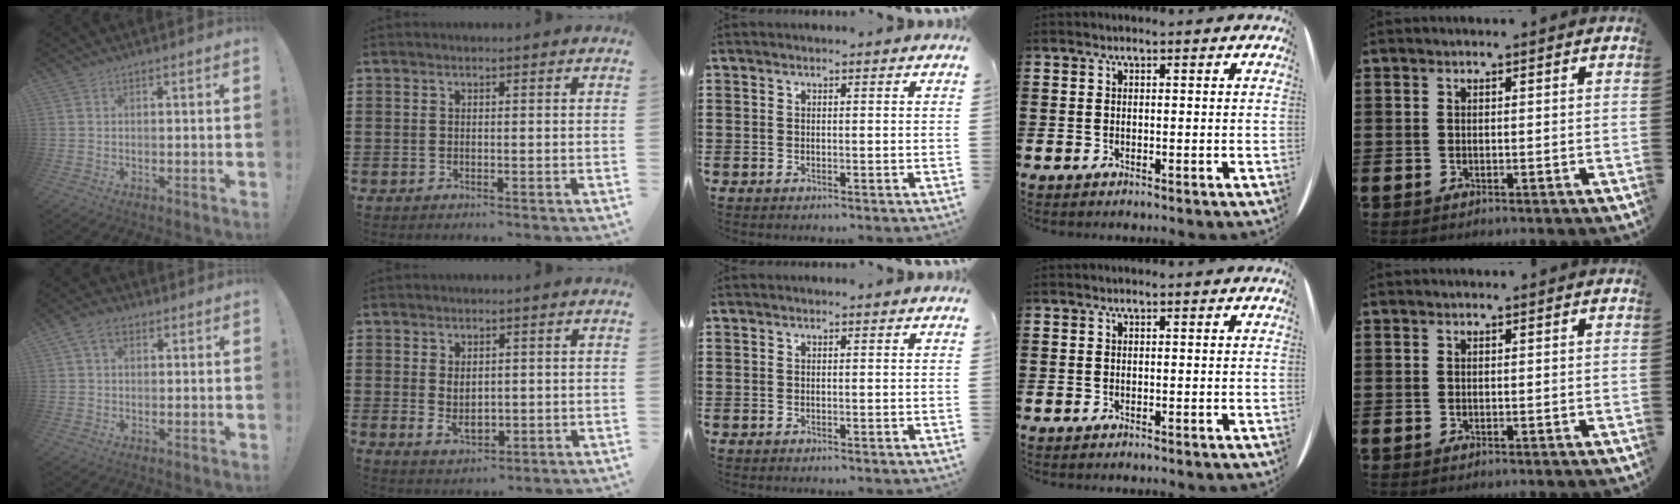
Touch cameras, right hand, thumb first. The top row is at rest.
{"thumb": {"total": 5.4, "force": [1.9, 3.7, 3.4], "torque": [-0.070, 0.010, 0.039]}, "index": {"total": 3.5, "force": [0.2, 2.3, 2.6], "torque": [-0.046, 0.006, 0.001]}}